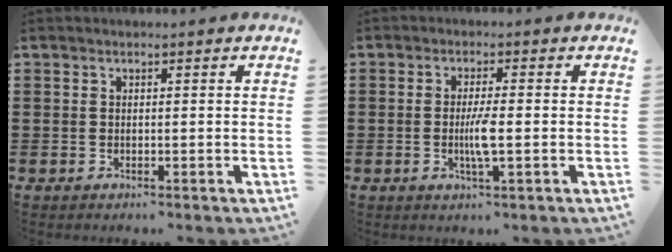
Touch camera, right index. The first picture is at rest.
{"total": 3.9, "force": [-0.7, 0.3, 3.8], "torque": [-0.075, -0.006, -0.017]}